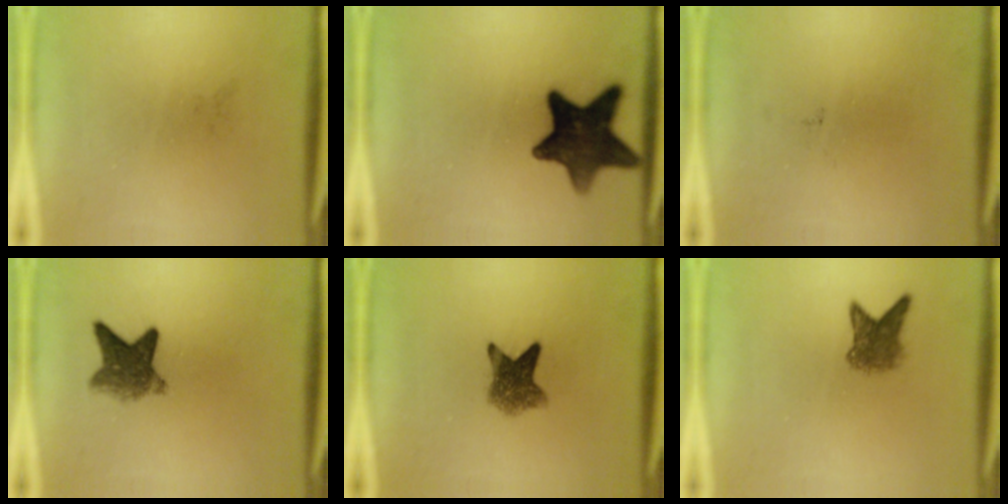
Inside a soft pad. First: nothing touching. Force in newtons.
{"total": 13.3}
{"total": 0.0}
{"total": 6.1}
{"total": 5.9}
{"total": 4.2}